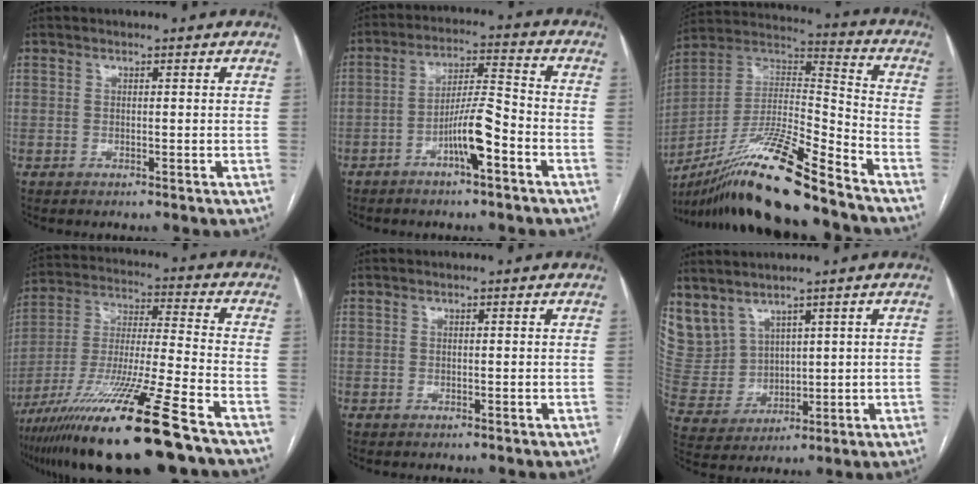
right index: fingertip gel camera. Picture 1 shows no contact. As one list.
[{"total": 7.9, "force": [-3.7, 0.8, 7.0], "torque": [-0.132, 0.011, -0.063]}, {"total": 20.5, "force": [-15.5, 0.9, 13.4], "torque": [-0.266, -0.013, -0.284]}, {"total": 20.8, "force": [-13.6, -0.1, 15.7], "torque": [-0.293, -0.048, -0.247]}, {"total": 0.0}, {"total": 9.8, "force": [7.0, 6.3, 2.7], "torque": [-0.081, 0.019, 0.173]}]